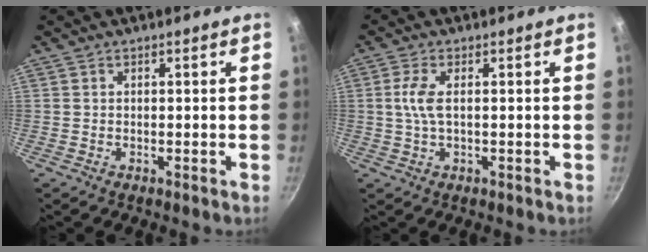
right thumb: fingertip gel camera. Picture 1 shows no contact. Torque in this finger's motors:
{"motor_torque": [0.79, 0.55, 0.56, -0.05, 0.21]}